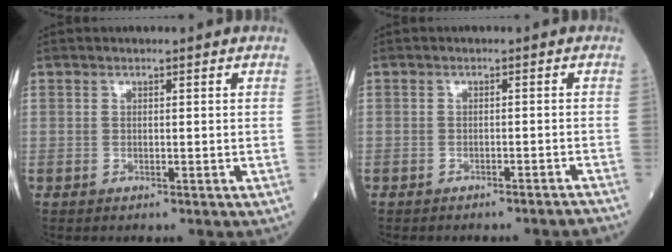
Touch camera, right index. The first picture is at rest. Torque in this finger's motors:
{"motor_torque": [-0.75, -0.69, -0.43, -0.21]}